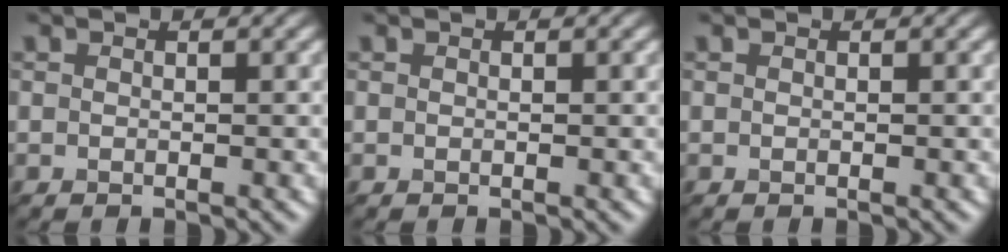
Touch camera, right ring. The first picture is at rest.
{"total": 0.0}
{"total": 0.0}